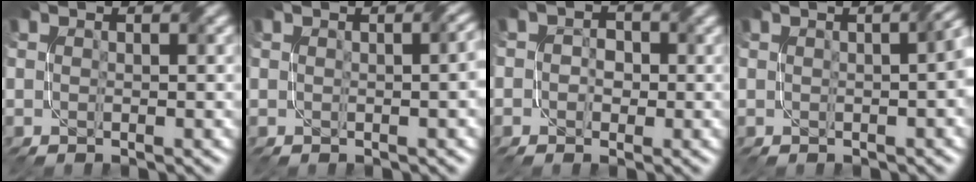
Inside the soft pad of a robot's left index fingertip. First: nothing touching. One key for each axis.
{"total": 2.7, "fx": 0.3, "fy": 1.1, "fz": 2.5, "tx": -0.010, "ty": 0.010, "tz": 0.004}
{"total": 3.0, "fx": 0.4, "fy": 2.7, "fz": 1.3, "tx": 0.004, "ty": 0.006, "tz": -0.024}
{"total": 3.2, "fx": 0.0, "fy": 1.2, "fz": 3.0, "tx": -0.017, "ty": 0.014, "tz": 0.005}